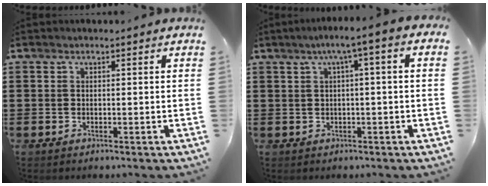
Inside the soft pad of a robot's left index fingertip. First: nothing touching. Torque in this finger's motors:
{"motor_torque": [1.87, -0.27, 0.80, 0.17]}